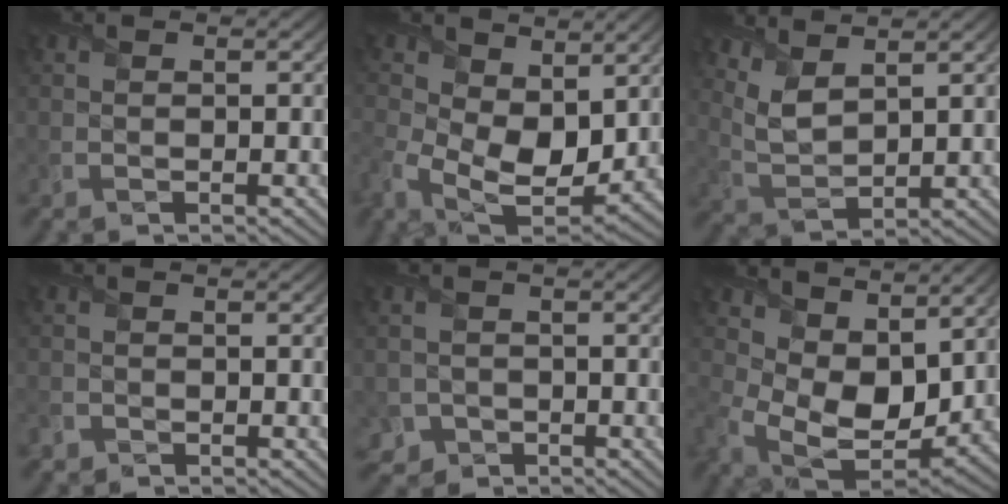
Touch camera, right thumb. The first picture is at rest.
{"total": 11.1, "force": [1.1, 7.3, 8.2], "torque": [-0.195, -0.028, 0.030]}
{"total": 5.6, "force": [4.1, 2.0, 3.3], "torque": [-0.089, 0.001, 0.089]}
{"total": 1.4, "force": [-1.0, 1.0, 0.2], "torque": [-0.004, -0.004, -0.023]}
{"total": 2.9, "force": [-1.7, 2.4, 0.5], "torque": [-0.010, -0.006, -0.033]}
{"total": 11.1, "force": [3.6, 7.6, 7.3], "torque": [-0.172, -0.030, 0.074]}